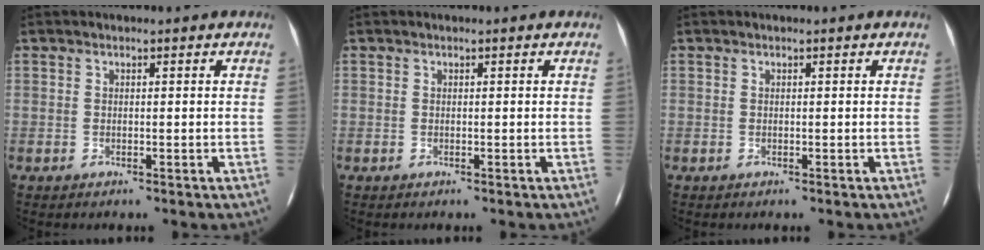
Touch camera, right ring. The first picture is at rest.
{"total": 0.0}
{"total": 0.0}